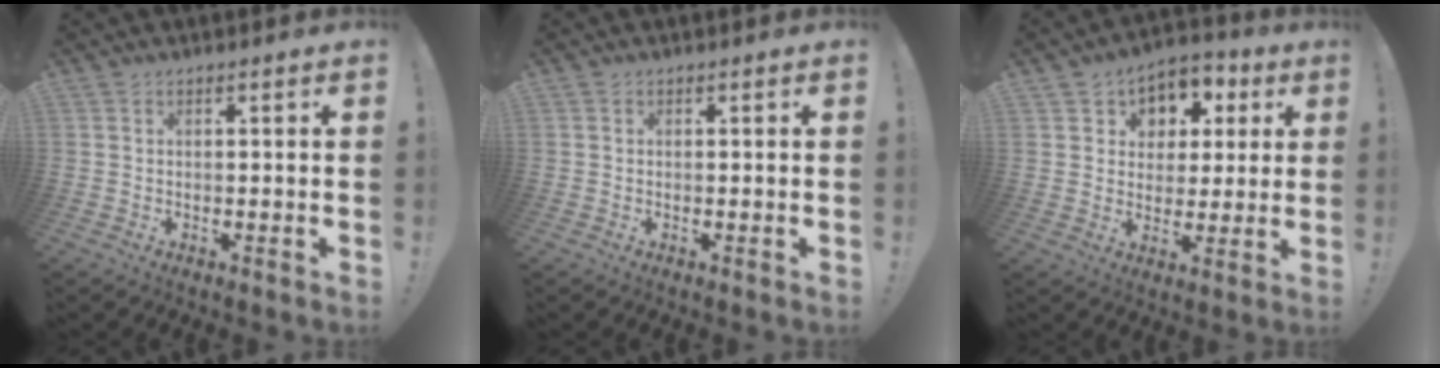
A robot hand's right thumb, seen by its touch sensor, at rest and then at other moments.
{"total": 0.0}
{"total": 7.6, "force": [2.5, 6.9, 2.1], "torque": [-0.018, -0.020, 0.050]}